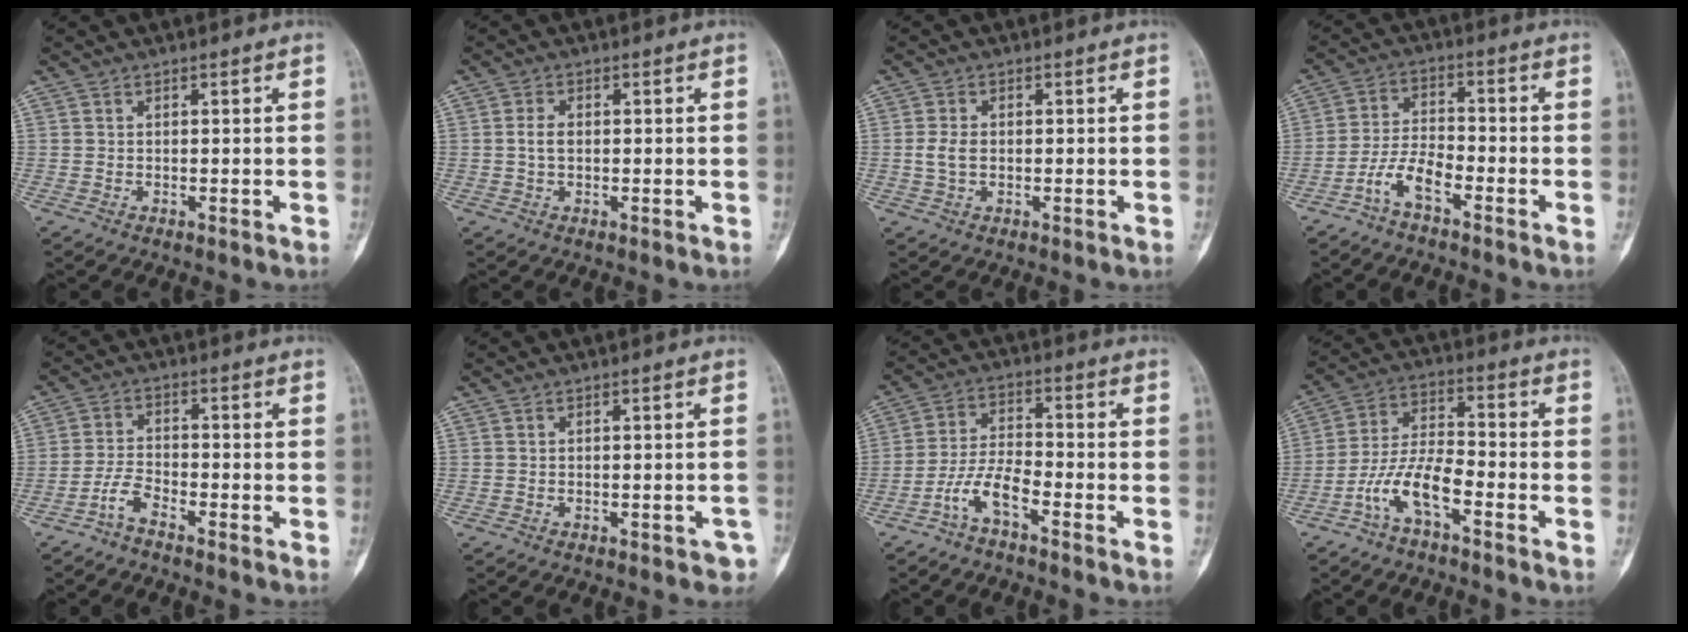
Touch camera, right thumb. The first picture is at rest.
{"total": 2.5, "force": [0.0, 1.6, 2.0], "torque": [-0.037, 0.004, -0.004]}
{"total": 3.2, "force": [-0.1, 2.1, 2.3], "torque": [-0.050, 0.006, -0.003]}
{"total": 6.4, "force": [-4.0, 2.1, 4.5], "torque": [-0.092, 0.033, -0.082]}
{"total": 3.8, "force": [-3.1, 1.0, 2.0], "torque": [-0.042, 0.021, -0.068]}
{"total": 3.3, "force": [-2.2, 1.5, 1.9], "torque": [-0.013, 0.014, -0.021]}
{"total": 6.5, "force": [-4.1, 1.8, 4.6], "torque": [-0.099, 0.035, -0.087]}
{"total": 9.1, "force": [-5.0, 3.0, 7.0], "torque": [-0.144, 0.049, -0.102]}